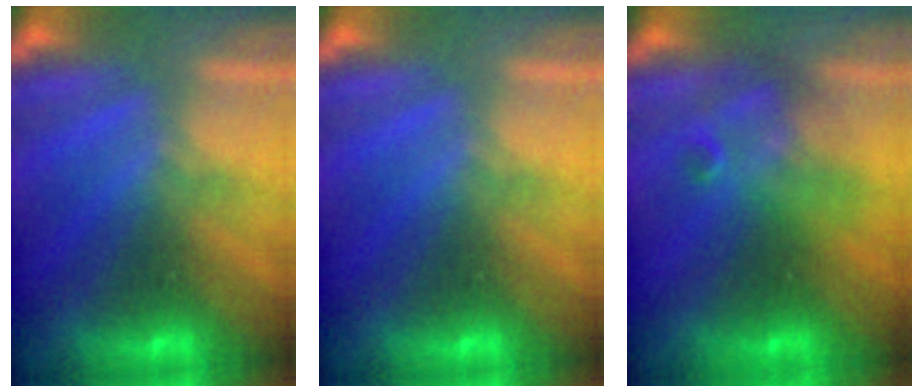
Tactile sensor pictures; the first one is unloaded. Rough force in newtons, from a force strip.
{"total": 0.0}
{"total": 2.6}